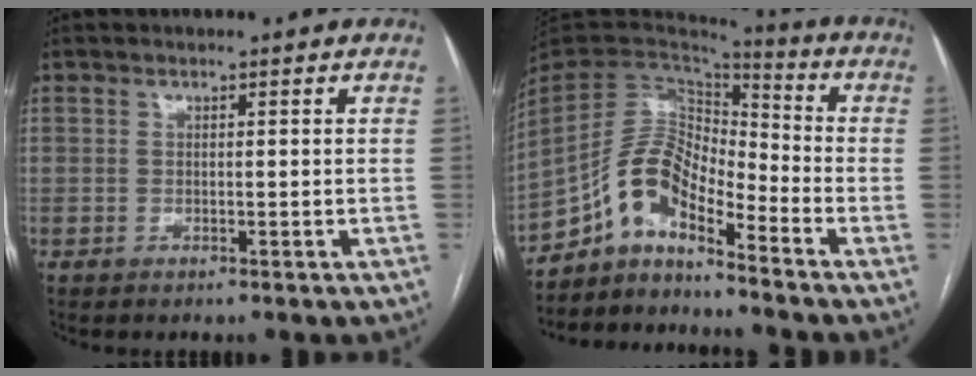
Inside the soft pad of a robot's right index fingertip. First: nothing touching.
{"total": 10.9, "force": [-7.8, 3.5, 6.7], "torque": [-0.135, 0.033, -0.145]}